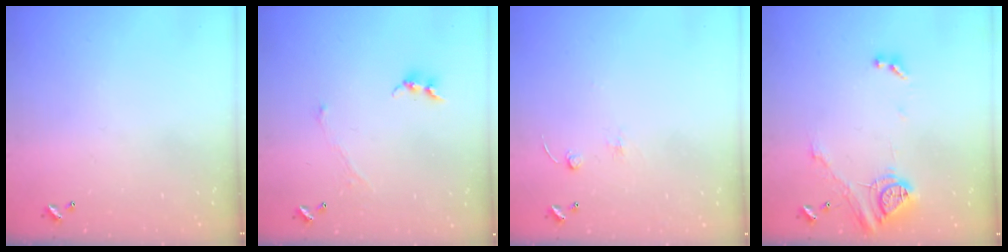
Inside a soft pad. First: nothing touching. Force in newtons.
{"total": 0.8, "press": 0.7, "slide": 0.3}
{"total": 2.5, "press": 2.4, "slide": 0.8}
{"total": 14.1, "press": 14.0, "slide": 1.6}